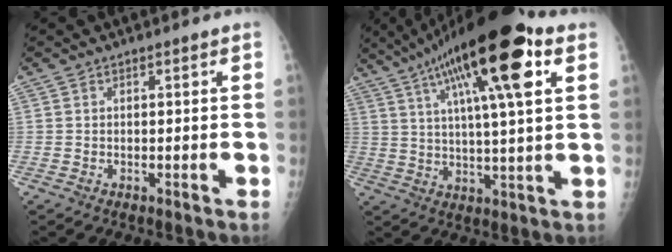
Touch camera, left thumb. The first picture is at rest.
{"total": 21.9, "force": [10.3, 4.5, 18.9], "torque": [-0.311, 0.007, 0.164]}